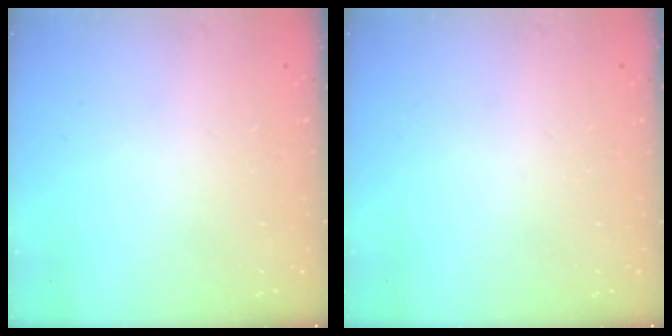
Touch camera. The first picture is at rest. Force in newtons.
{"total": 0.0}